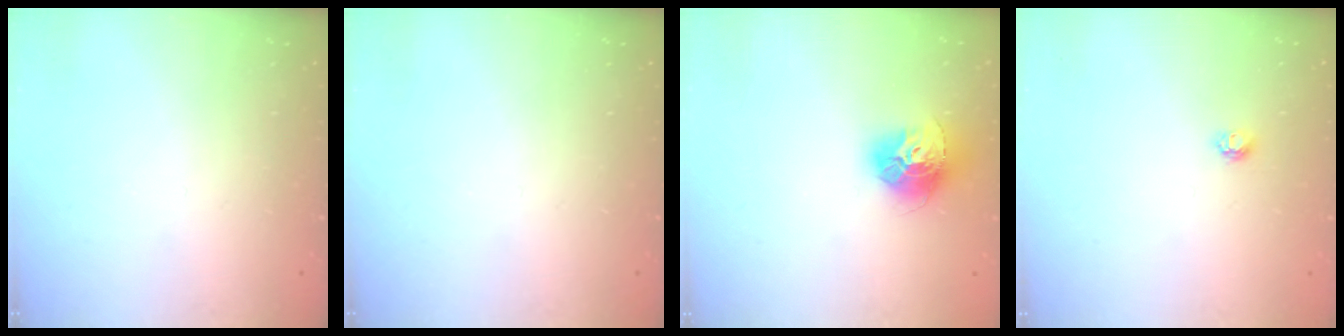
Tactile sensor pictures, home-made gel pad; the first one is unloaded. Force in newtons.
{"total": 0.0}
{"total": 13.6, "press": 13.5, "slide": 1.4}
{"total": 4.2, "press": 4.1, "slide": 0.4}